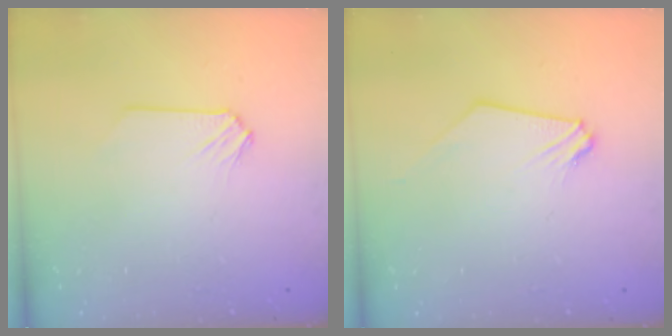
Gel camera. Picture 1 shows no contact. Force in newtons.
{"total": 0.7, "press": 0.7, "slide": 0.1}